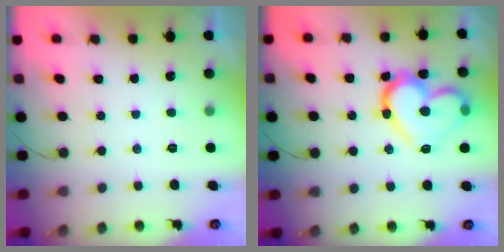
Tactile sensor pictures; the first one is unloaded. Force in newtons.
{"total": 18.2, "press": 18.1, "slide": 1.6}